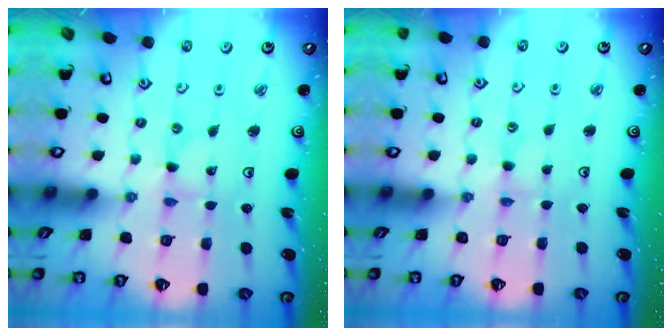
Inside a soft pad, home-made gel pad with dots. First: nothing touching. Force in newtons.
{"total": 0.9, "press": 0.9, "slide": 0.2}